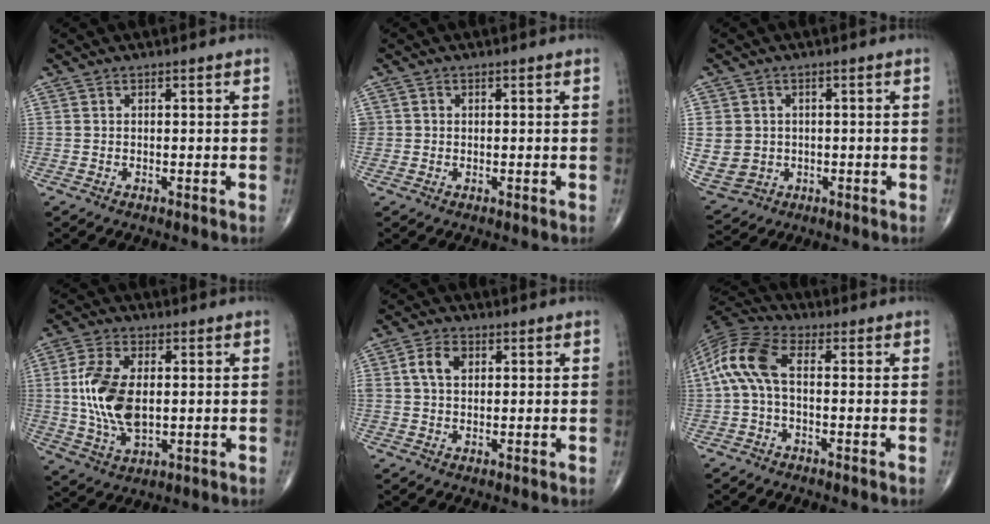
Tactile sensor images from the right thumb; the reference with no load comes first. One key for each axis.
{"total": 1.1, "fx": 0.0, "fy": 1.1, "fz": 0.1, "tx": 0.006, "ty": 0.003, "tz": -0.001}
{"total": 12.4, "fx": -0.6, "fy": 11.4, "fz": 5.0, "tx": -0.137, "ty": 0.013, "tz": 0.014}
{"total": 12.6, "fx": 0.7, "fy": 7.0, "fz": 10.4, "tx": -0.210, "ty": -0.003, "tz": 0.018}
{"total": 4.9, "fx": 1.3, "fy": 3.5, "fz": 3.3, "tx": -0.059, "ty": 0.007, "tz": 0.021}
{"total": 10.3, "fx": 0.1, "fy": 5.4, "fz": 8.8, "tx": -0.194, "ty": 0.031, "tz": -0.008}